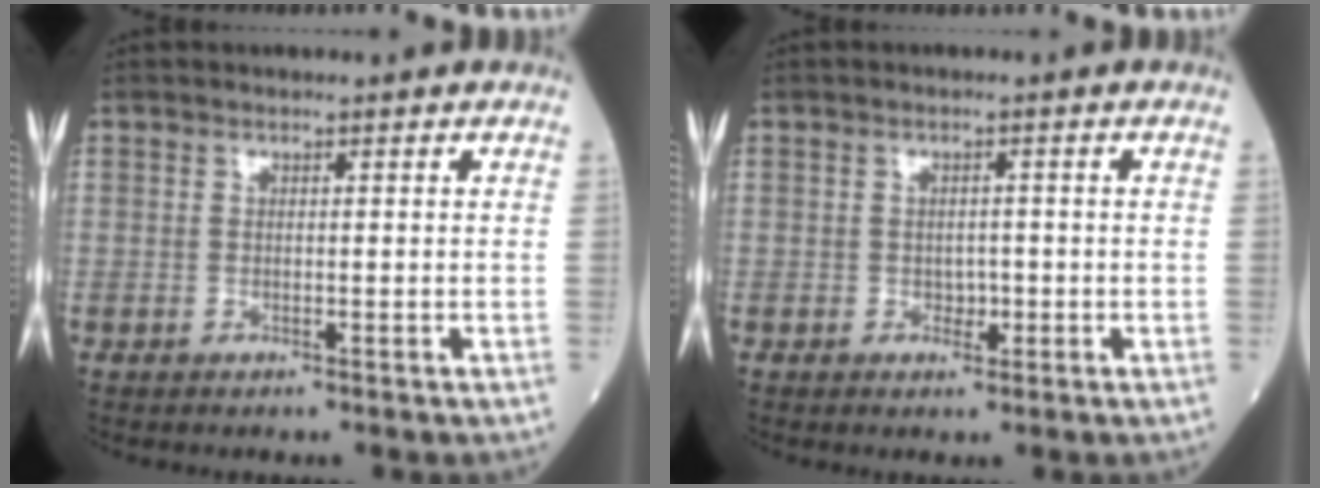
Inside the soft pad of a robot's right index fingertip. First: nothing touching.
{"total": 1.8, "force": [-0.6, 1.2, 1.2], "torque": [-0.014, 0.003, -0.006]}